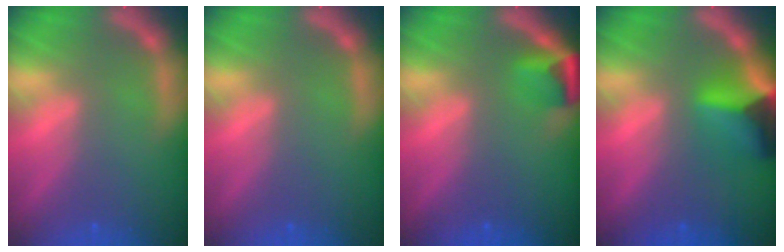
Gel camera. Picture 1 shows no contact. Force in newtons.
{"total": 0.0}
{"total": 2.9}
{"total": 6.9}